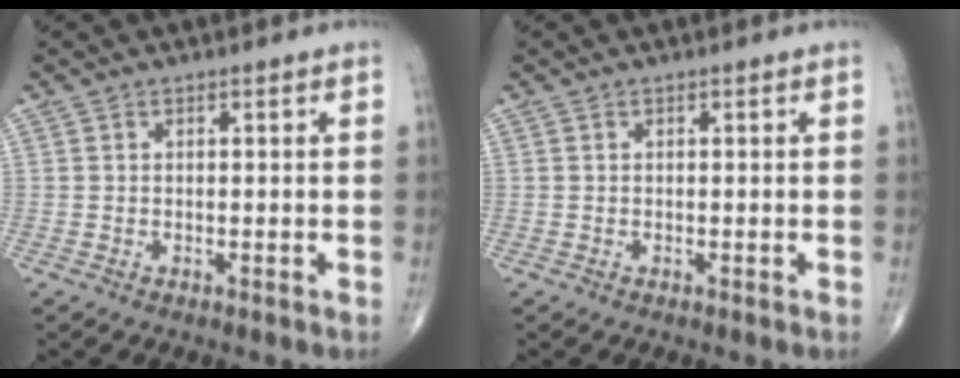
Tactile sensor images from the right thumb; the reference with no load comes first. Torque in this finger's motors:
{"motor_torque": [0.00, 0.00, 0.00, 0.00, 0.01]}